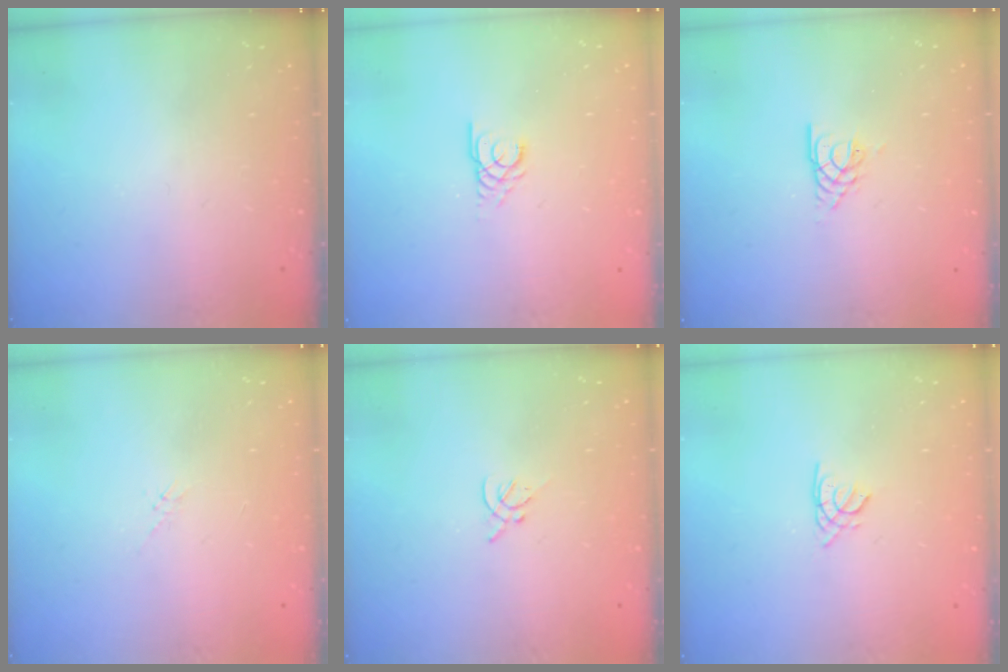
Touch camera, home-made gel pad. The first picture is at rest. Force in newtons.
{"total": 3.0, "press": 3.0, "slide": 0.3}
{"total": 3.5, "press": 3.5, "slide": 0.4}
{"total": 0.5, "press": 0.5, "slide": 0.2}
{"total": 2.2, "press": 2.1, "slide": 0.6}
{"total": 1.7, "press": 1.7, "slide": 0.4}